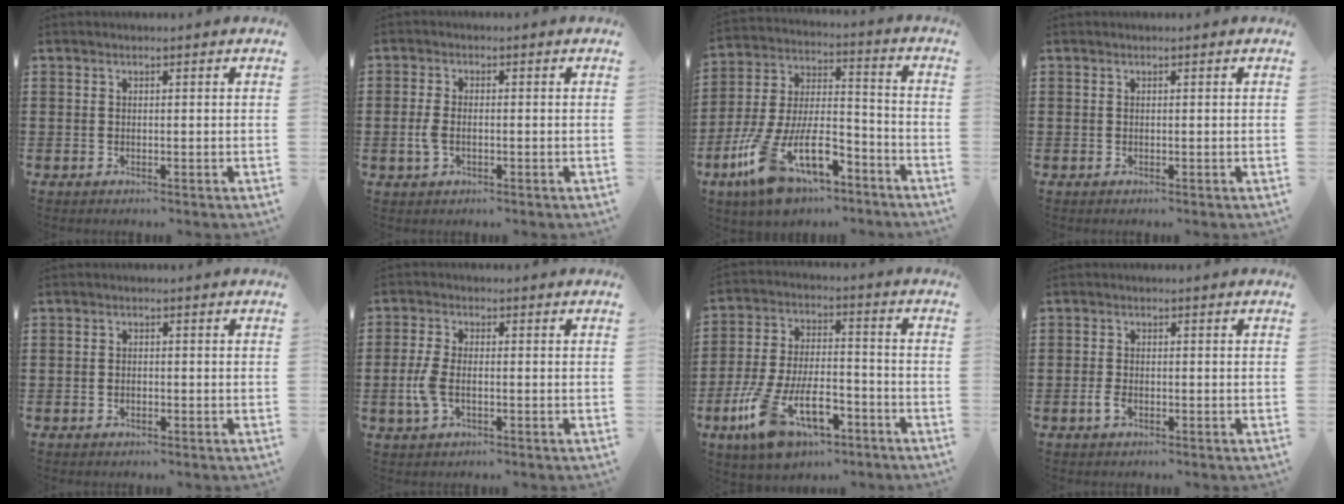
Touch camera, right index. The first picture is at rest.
{"total": 2.8, "force": [-0.6, 1.4, 2.3], "torque": [-0.060, -0.005, -0.014]}
{"total": 14.3, "force": [-7.9, 6.4, 10.1], "torque": [-0.219, 0.009, -0.142]}
{"total": 0.0}
{"total": 0.8, "force": [-0.5, 0.3, 0.5], "torque": [-0.012, -0.004, -0.008]}
{"total": 4.6, "force": [-1.0, 2.2, 3.9], "torque": [-0.097, -0.007, -0.024]}
{"total": 12.7, "force": [-6.3, 6.2, 9.1], "torque": [-0.200, 0.010, -0.115]}
{"total": 2.1, "force": [-0.9, 1.0, 1.6], "torque": [-0.046, -0.006, -0.020]}